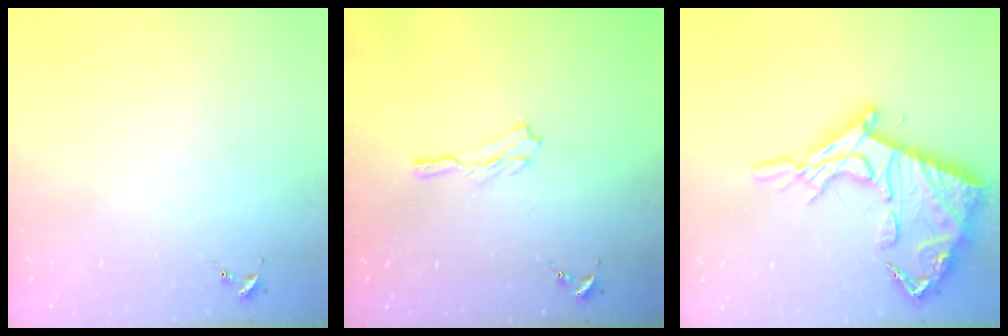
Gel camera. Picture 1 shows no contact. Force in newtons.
{"total": 5.5, "press": 5.5, "slide": 0.6}
{"total": 19.4, "press": 19.4, "slide": 1.4}